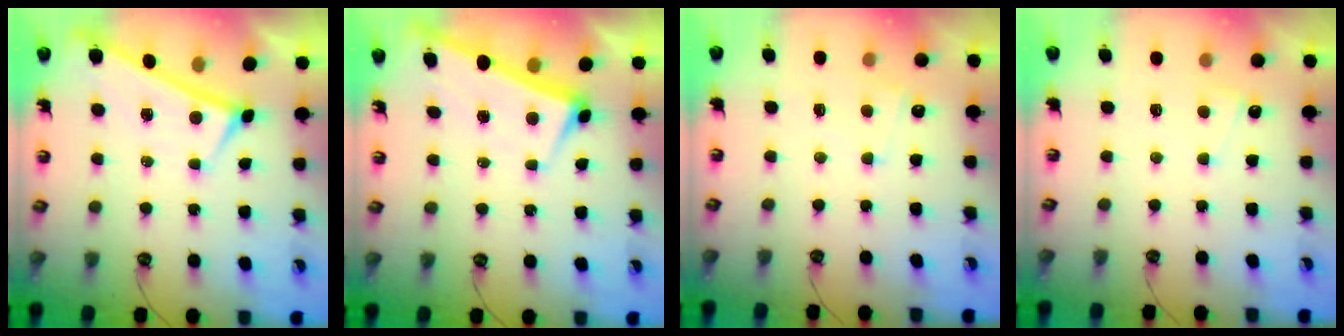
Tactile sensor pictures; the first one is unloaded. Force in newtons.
{"total": 1.7, "press": 1.6, "slide": 0.5}
{"total": 3.2, "press": 3.1, "slide": 0.8}
{"total": 2.2, "press": 2.2, "slide": 0.5}